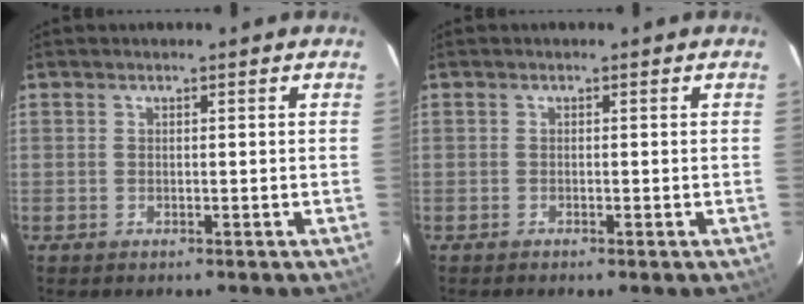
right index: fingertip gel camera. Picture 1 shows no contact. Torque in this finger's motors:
{"motor_torque": [0.07, -0.23, 0.04, 0.01]}